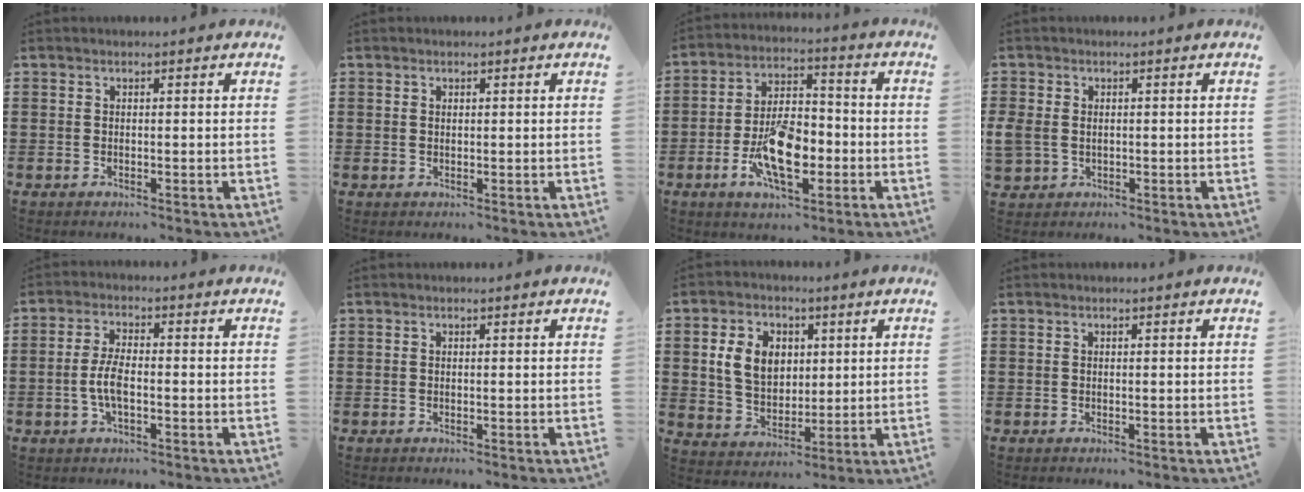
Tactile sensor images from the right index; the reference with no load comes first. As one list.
[{"total": 0.5, "force": [0.4, 0.4, 0.1], "torque": [-0.002, 0.002, 0.008]}, {"total": 10.9, "force": [-3.5, 5.2, 8.8], "torque": [-0.171, -0.003, -0.062]}, {"total": 2.1, "force": [0.0, 1.7, 1.2], "torque": [-0.044, -0.002, -0.005]}, {"total": 4.8, "force": [-0.9, 2.0, 4.3], "torque": [-0.099, 0.000, -0.022]}, {"total": 0.0}, {"total": 7.7, "force": [2.0, 5.9, 4.6], "torque": [-0.115, 0.013, 0.030]}, {"total": 0.0}]